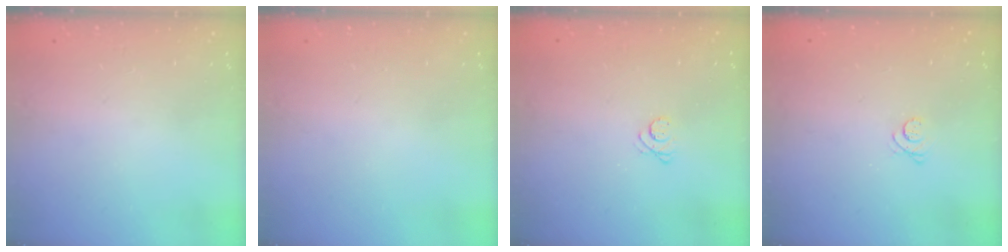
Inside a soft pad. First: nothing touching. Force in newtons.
{"total": 0.0}
{"total": 2.9, "press": 2.9, "slide": 0.3}
{"total": 2.8, "press": 2.8, "slide": 0.4}